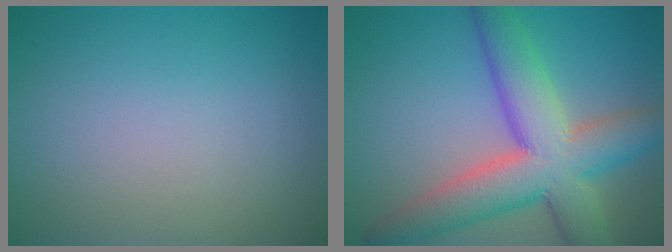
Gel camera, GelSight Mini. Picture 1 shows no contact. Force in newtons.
{"total": 9.5, "press": 9.5, "slide": 0.5}